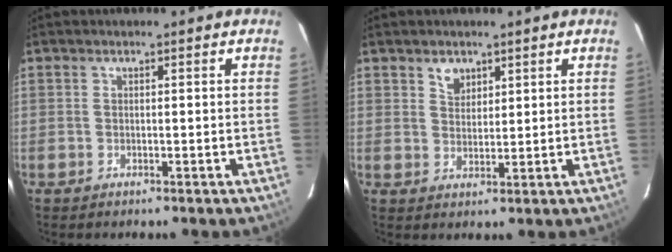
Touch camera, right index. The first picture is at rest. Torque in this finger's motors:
{"motor_torque": [0.00, 0.02, 0.03, 0.02]}